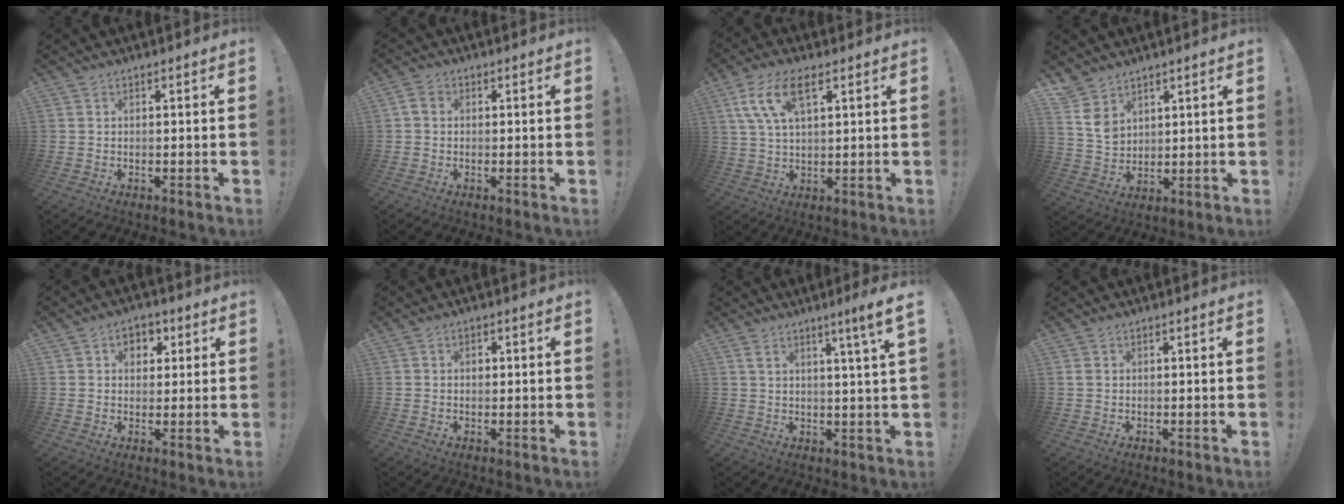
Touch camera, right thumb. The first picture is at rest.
{"total": 3.2, "force": [0.3, 2.4, 2.1], "torque": [-0.034, 0.007, 0.007]}
{"total": 11.0, "force": [4.9, 5.0, 8.5], "torque": [-0.167, 0.000, 0.093]}
{"total": 7.6, "force": [5.1, 5.2, 2.3], "torque": [-0.047, -0.029, 0.104]}
{"total": 5.7, "force": [2.0, 4.8, 2.5], "torque": [-0.026, -0.003, 0.033]}
{"total": 1.0, "force": [0.1, 0.8, 0.6], "torque": [-0.009, 0.000, 0.000]}
{"total": 6.9, "force": [3.5, -0.8, 5.8], "torque": [-0.081, -0.021, 0.050]}
{"total": 1.1, "force": [0.3, 0.9, 0.6], "torque": [-0.016, 0.006, 0.006]}